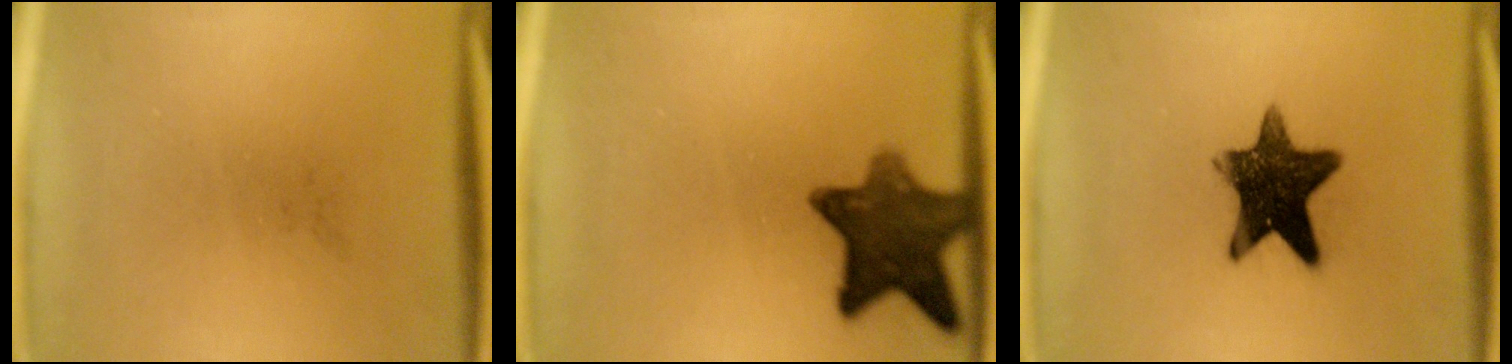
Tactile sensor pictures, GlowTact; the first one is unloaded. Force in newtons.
{"total": 10.5}
{"total": 13.1}